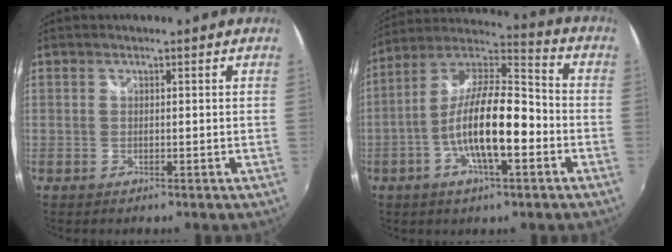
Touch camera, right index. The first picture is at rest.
{"total": 15.7, "force": [-4.3, 4.7, 14.4], "torque": [-0.271, 0.002, -0.083]}